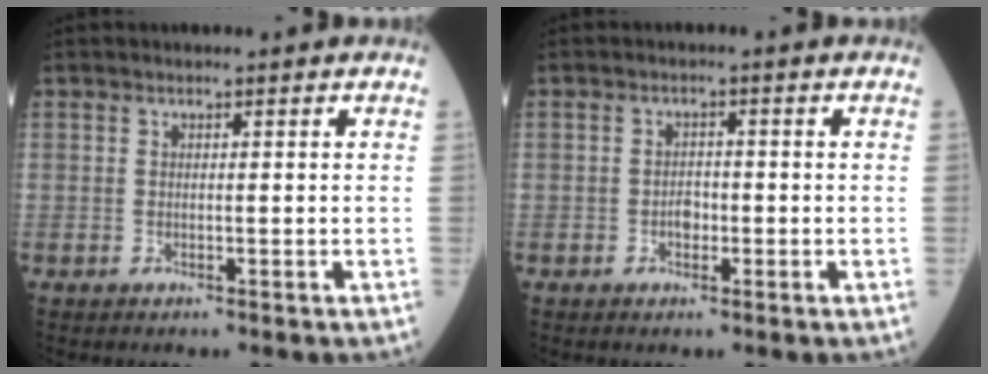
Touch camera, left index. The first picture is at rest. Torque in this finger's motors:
{"motor_torque": [0.28, 0.11, -0.05, -0.01]}